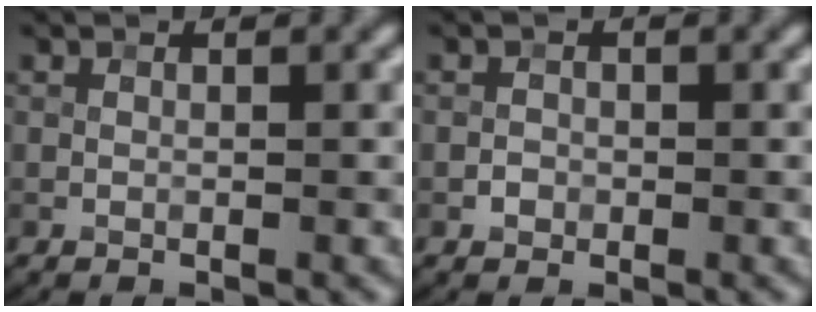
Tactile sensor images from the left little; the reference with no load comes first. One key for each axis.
{"total": 0.9, "fx": -0.4, "fy": 0.8, "fz": 0.2, "tx": 0.000, "ty": 0.000, "tz": -0.009}